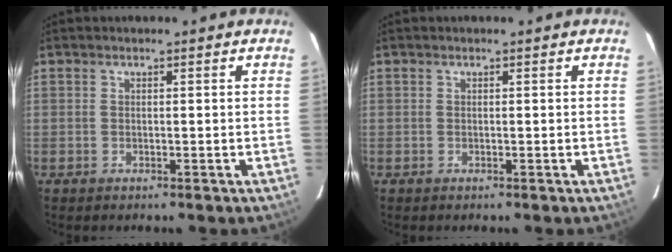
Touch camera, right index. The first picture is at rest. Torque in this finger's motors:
{"motor_torque": [0.00, 0.00, 0.00, 0.00]}